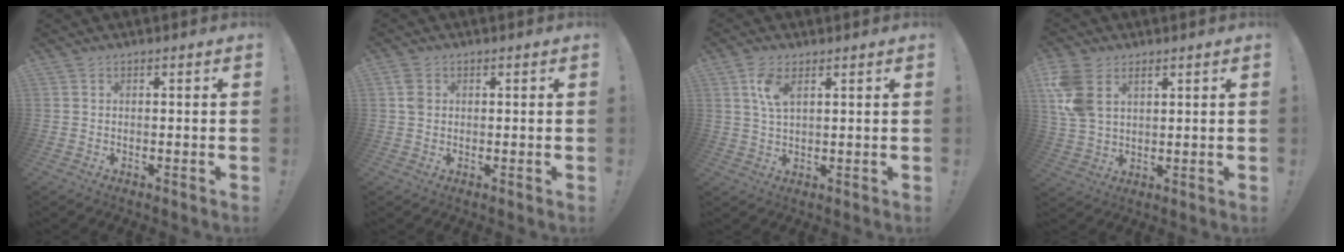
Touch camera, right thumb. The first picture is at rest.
{"total": 3.3, "force": [0.9, 2.6, 1.9], "torque": [-0.032, 0.005, 0.019]}
{"total": 6.2, "force": [2.6, 2.8, 4.9], "torque": [-0.089, 0.000, 0.047]}
{"total": 10.1, "force": [4.5, 6.6, 6.1], "torque": [-0.129, -0.009, 0.087]}